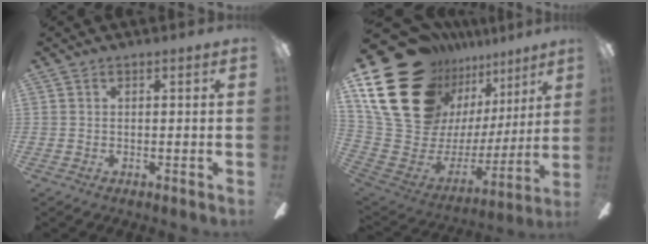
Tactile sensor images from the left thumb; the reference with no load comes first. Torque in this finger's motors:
{"motor_torque": [1.14, 0.94, 1.60, -1.17, 0.32]}